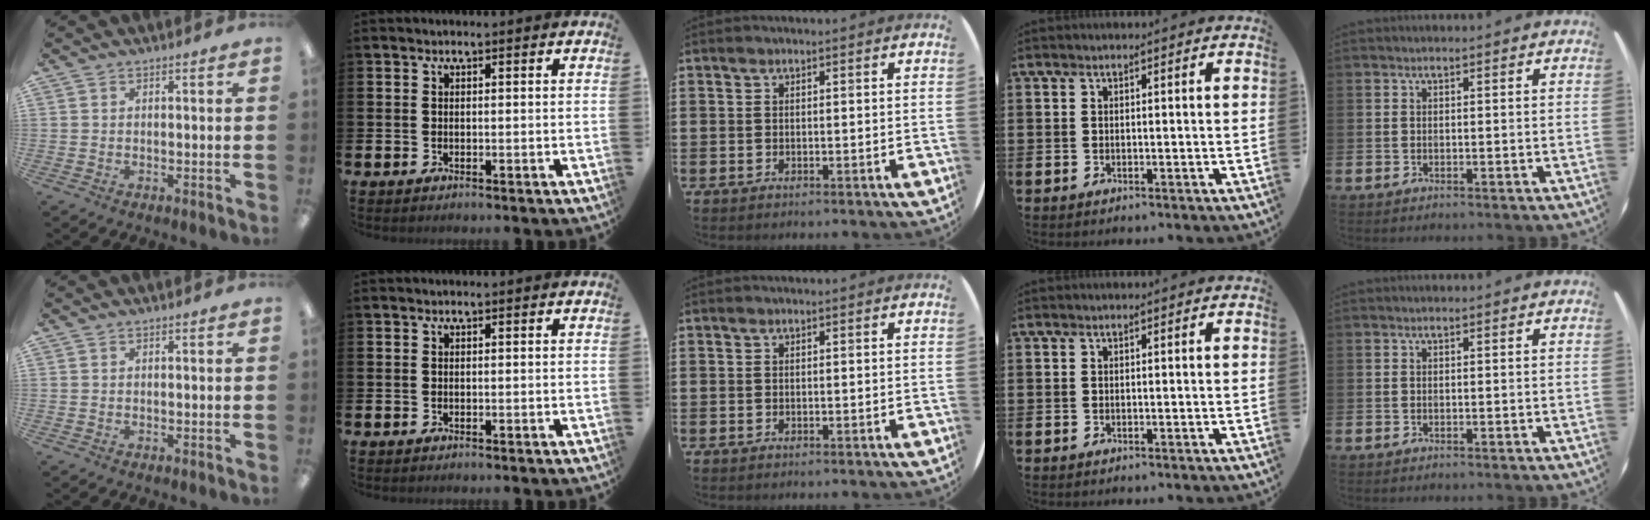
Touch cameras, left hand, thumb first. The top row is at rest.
{}